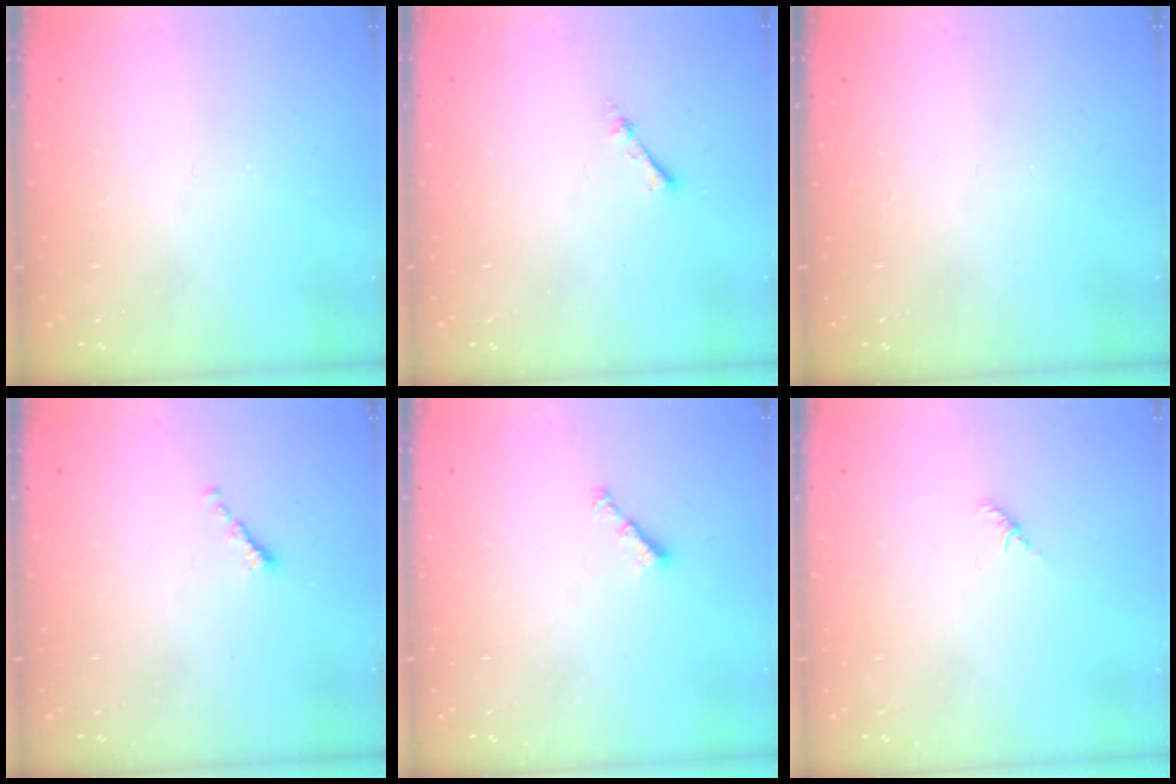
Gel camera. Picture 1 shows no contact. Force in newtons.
{"total": 1.9, "press": 1.9, "slide": 0.3}
{"total": 0.0}
{"total": 0.0}
{"total": 2.9, "press": 2.8, "slide": 0.6}
{"total": 1.8, "press": 1.7, "slide": 0.6}